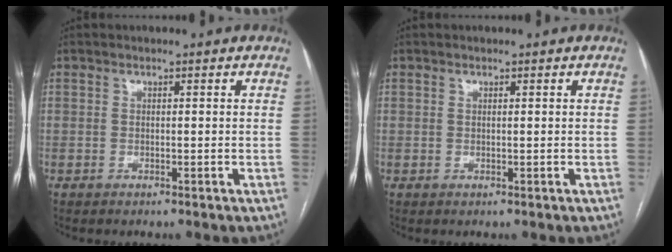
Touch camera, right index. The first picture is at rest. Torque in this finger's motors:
{"motor_torque": [0.15, 0.18, 0.00, 0.00]}